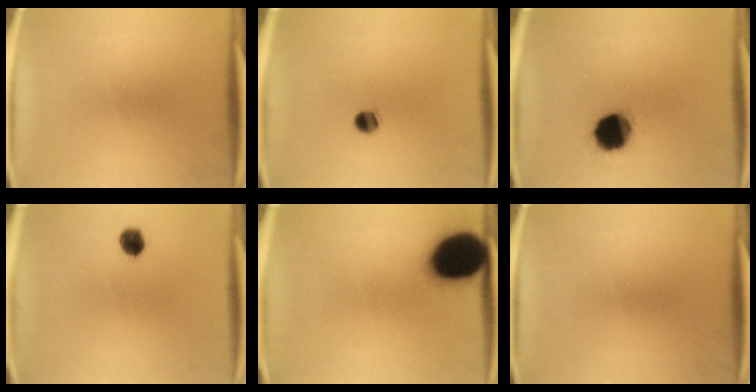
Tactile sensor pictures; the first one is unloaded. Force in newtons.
{"total": 3.2}
{"total": 12.9}
{"total": 3.6}
{"total": 20.5}
{"total": 0.0}